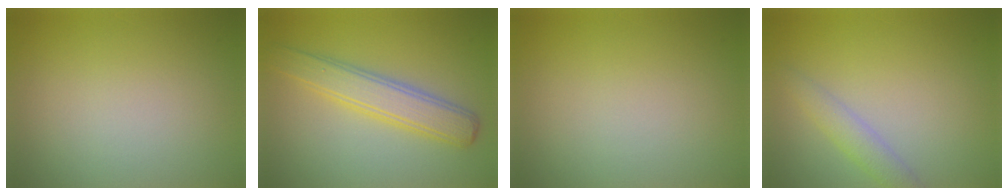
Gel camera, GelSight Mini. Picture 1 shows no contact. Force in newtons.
{"total": 4.3, "press": 4.3, "slide": 0.1}
{"total": 0.0}
{"total": 2.1, "press": 2.1, "slide": 0.1}